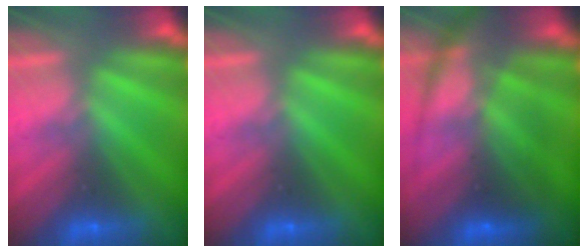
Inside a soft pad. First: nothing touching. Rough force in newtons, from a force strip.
{"total": 0.0}
{"total": 7.4}